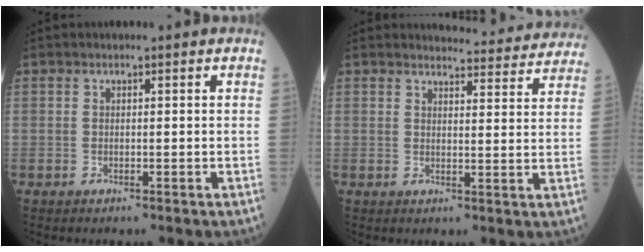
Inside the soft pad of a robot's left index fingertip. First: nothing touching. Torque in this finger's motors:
{"motor_torque": [0.33, -0.78, -0.13, -0.04]}